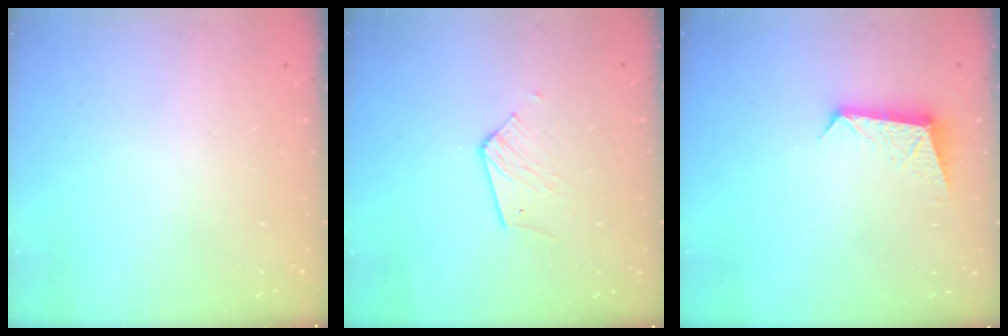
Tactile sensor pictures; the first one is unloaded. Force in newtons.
{"total": 5.9, "press": 5.9, "slide": 0.5}
{"total": 8.4, "press": 8.3, "slide": 0.4}